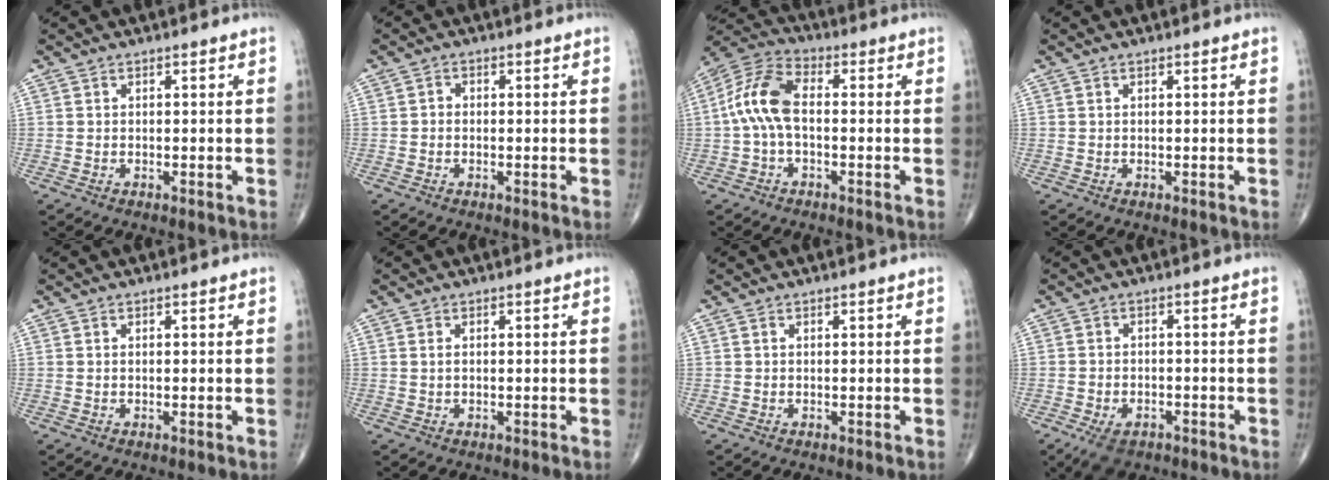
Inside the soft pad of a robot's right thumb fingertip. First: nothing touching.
{"total": 1.1, "force": [-0.4, 0.9, 0.5], "torque": [-0.002, 0.003, -0.010]}
{"total": 10.1, "force": [-0.5, 5.4, 8.6], "torque": [-0.182, 0.031, -0.019]}
{"total": 0.0}
{"total": 0.0}
{"total": 0.8, "force": [0.2, 0.4, 0.7], "torque": [-0.015, 0.001, 0.003]}
{"total": 0.0}
{"total": 5.2, "force": [-3.3, 3.0, 2.7], "torque": [-0.048, 0.007, -0.053]}